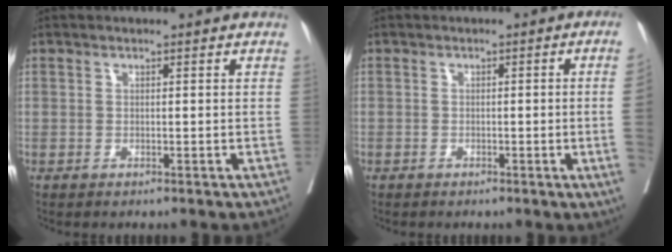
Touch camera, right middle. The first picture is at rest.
{"total": 4.3, "force": [-0.9, -1.5, 3.9], "torque": [-0.047, -0.007, -0.012]}